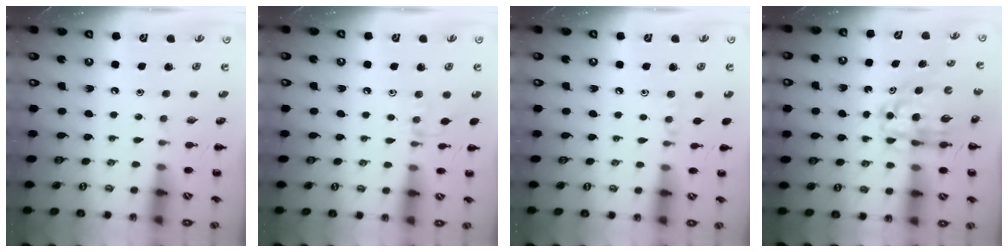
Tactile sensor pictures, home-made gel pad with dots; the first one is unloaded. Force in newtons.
{"total": 6.3, "press": 6.0, "slide": 1.8}
{"total": 5.0, "press": 4.7, "slide": 1.6}
{"total": 8.6, "press": 8.0, "slide": 3.2}